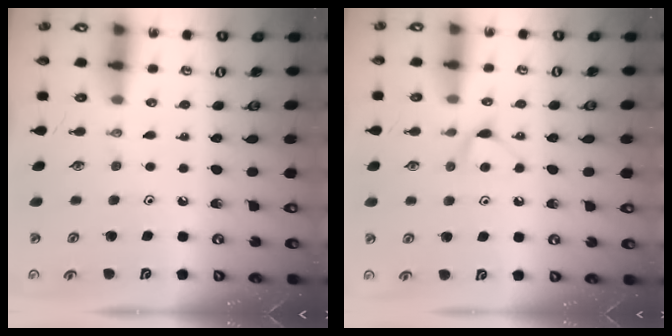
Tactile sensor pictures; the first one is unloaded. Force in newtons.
{"total": 6.5, "press": 6.5, "slide": 0.8}